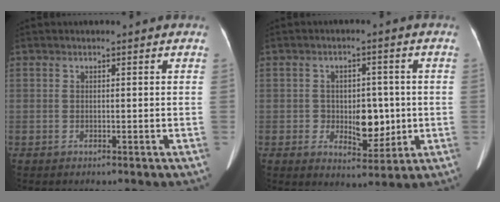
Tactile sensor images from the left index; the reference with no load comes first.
{"total": 6.5, "force": [-0.7, 4.0, 5.1], "torque": [-0.070, 0.004, -0.002]}